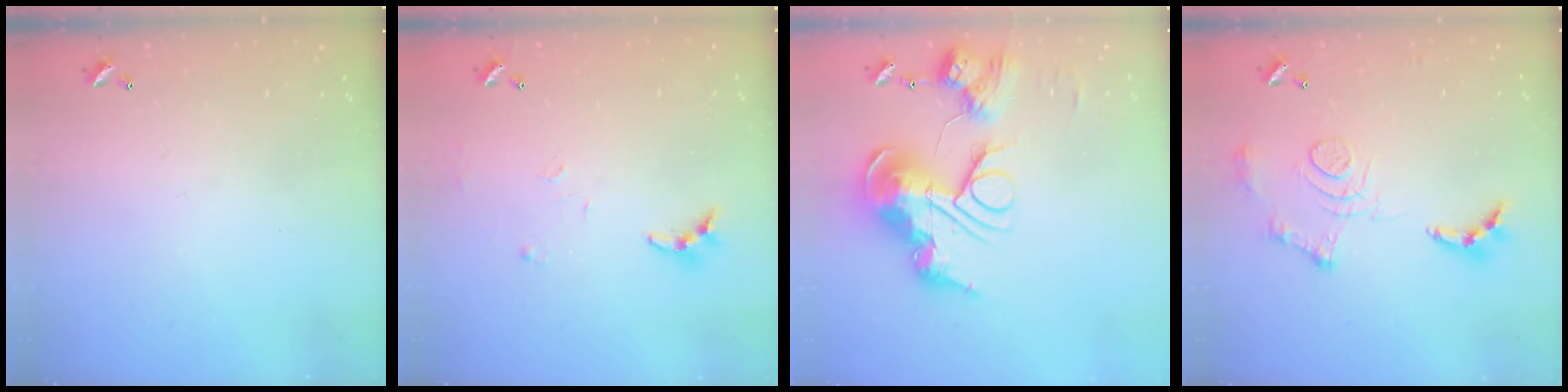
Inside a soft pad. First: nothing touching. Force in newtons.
{"total": 7.9, "press": 7.9, "slide": 0.5}
{"total": 0.9, "press": 0.9, "slide": 0.0}
{"total": 12.5, "press": 12.5, "slide": 1.1}